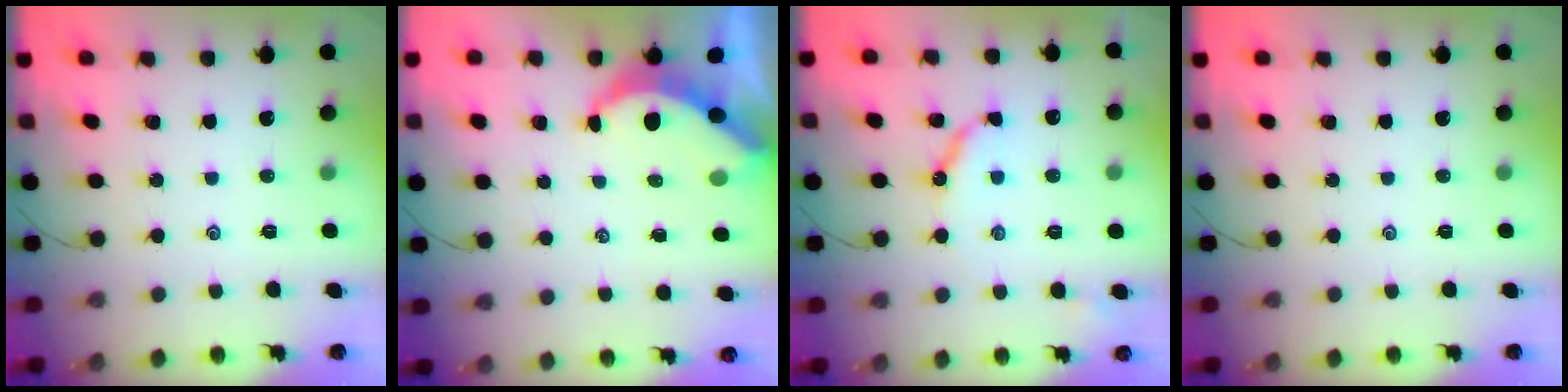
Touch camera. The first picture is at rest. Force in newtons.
{"total": 6.3, "press": 6.3, "slide": 0.6}
{"total": 7.8, "press": 7.8, "slide": 0.6}
{"total": 0.0}